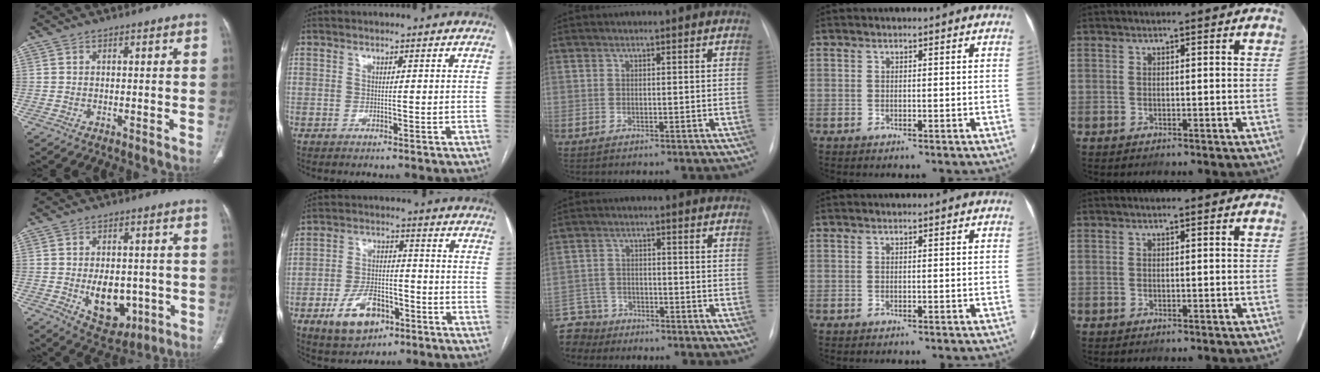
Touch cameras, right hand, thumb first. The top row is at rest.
{"thumb": {"total": 10.9, "force": [-2.2, 7.2, 7.9], "torque": [-0.084, -0.001, -0.011]}, "index": {"total": 9.7, "force": [-4.8, 5.8, 6.2], "torque": [-0.120, 0.010, -0.075]}, "middle": {"total": 8.1, "force": [-7.3, 3.5, 0.1], "torque": [-0.014, 0.004, -0.136]}}